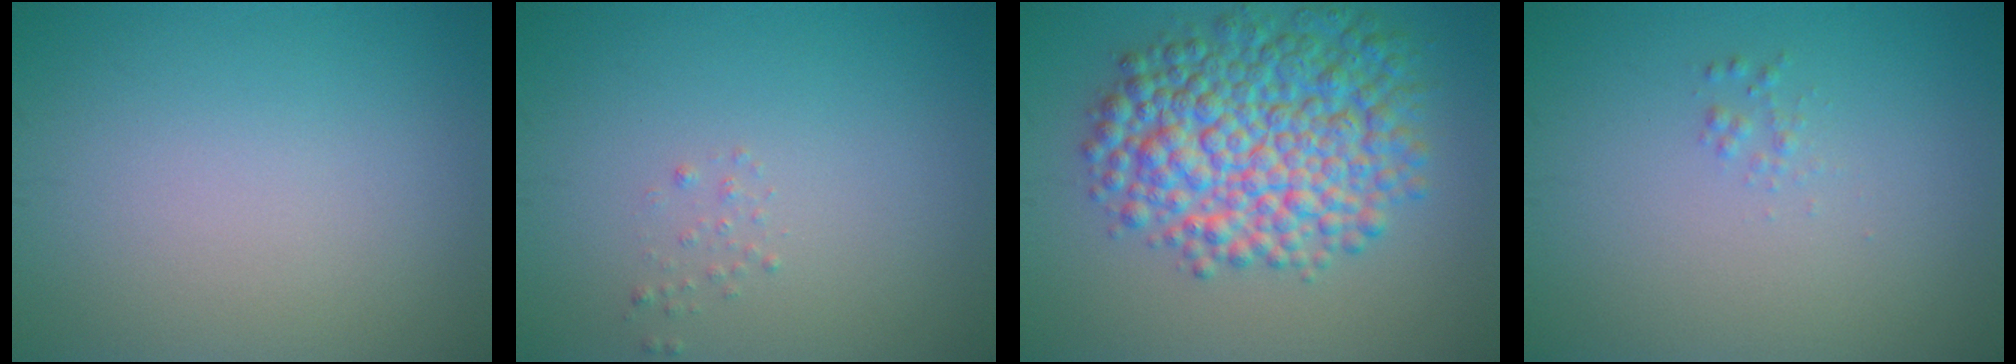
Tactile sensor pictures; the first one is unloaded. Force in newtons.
{"total": 0.6, "press": 0.6, "slide": 0.0}
{"total": 9.7, "press": 9.7, "slide": 0.2}
{"total": 0.7, "press": 0.7, "slide": 0.0}